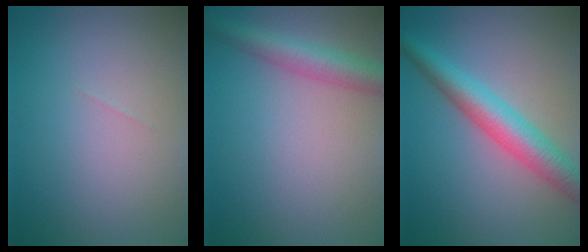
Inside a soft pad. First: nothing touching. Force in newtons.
{"total": 3.8, "press": 3.8, "slide": 0.1}
{"total": 5.3, "press": 5.3, "slide": 0.1}